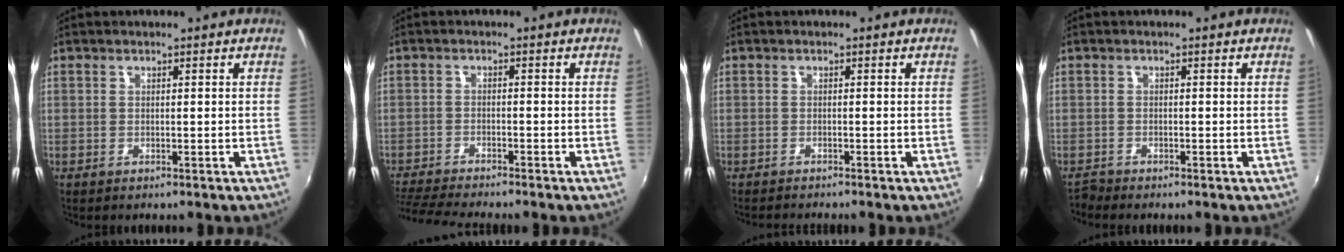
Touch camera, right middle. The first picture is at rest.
{"total": 8.1, "force": [-7.5, -0.1, 2.9], "torque": [-0.082, -0.025, -0.134]}
{"total": 2.0, "force": [-2.0, 0.0, 0.5], "torque": [-0.018, -0.013, -0.038]}
{"total": 1.3, "force": [-1.3, 0.0, -0.2], "torque": [0.002, -0.006, -0.030]}